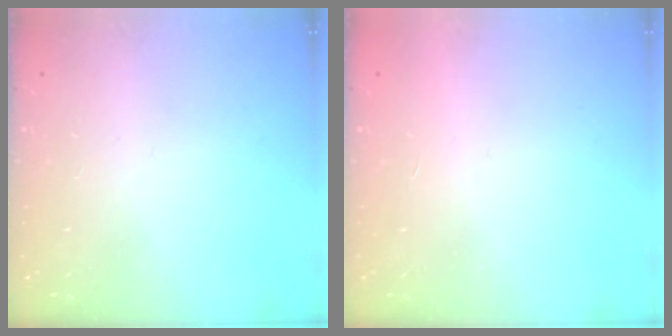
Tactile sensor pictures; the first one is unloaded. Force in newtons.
{"total": 1.7, "press": 1.7, "slide": 0.1}